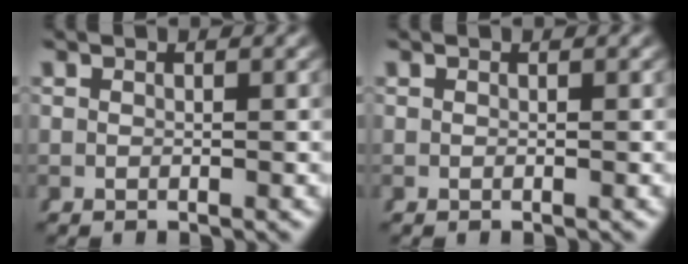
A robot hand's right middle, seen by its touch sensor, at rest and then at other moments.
{"total": 0.0}